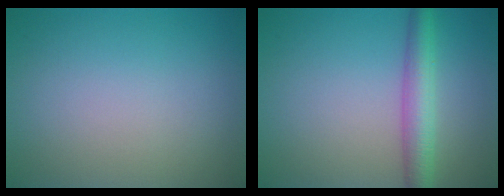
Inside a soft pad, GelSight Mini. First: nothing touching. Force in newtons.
{"total": 4.0, "press": 4.0, "slide": 0.1}